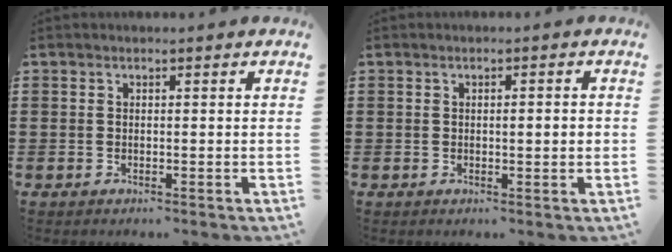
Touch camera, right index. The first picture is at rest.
{"total": 1.6, "force": [0.1, 0.3, 1.6], "torque": [-0.029, 0.001, 0.000]}